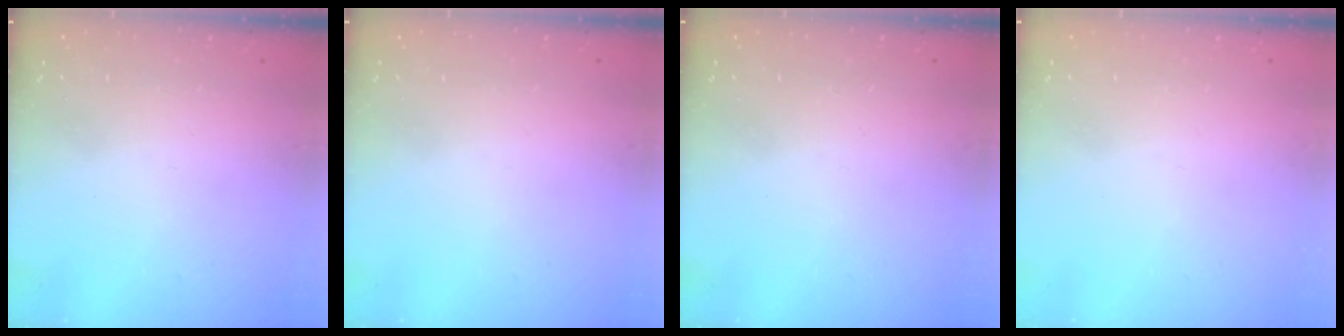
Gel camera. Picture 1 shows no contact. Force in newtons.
{"total": 0.0}
{"total": 0.0}
{"total": 0.0}